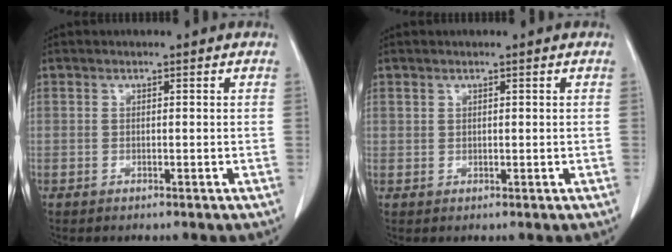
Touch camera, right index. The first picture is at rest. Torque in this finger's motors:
{"motor_torque": [-0.04, 0.03, 0.00, 0.00]}